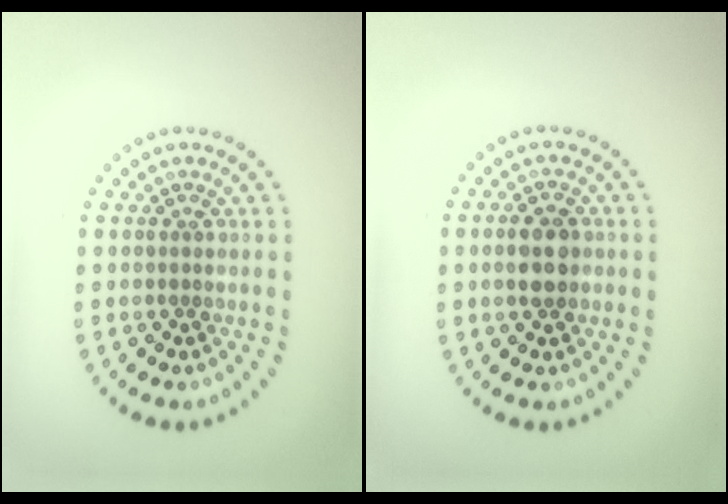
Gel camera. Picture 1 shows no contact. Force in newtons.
{"total": 3.2, "press": 3.1, "slide": 0.1}